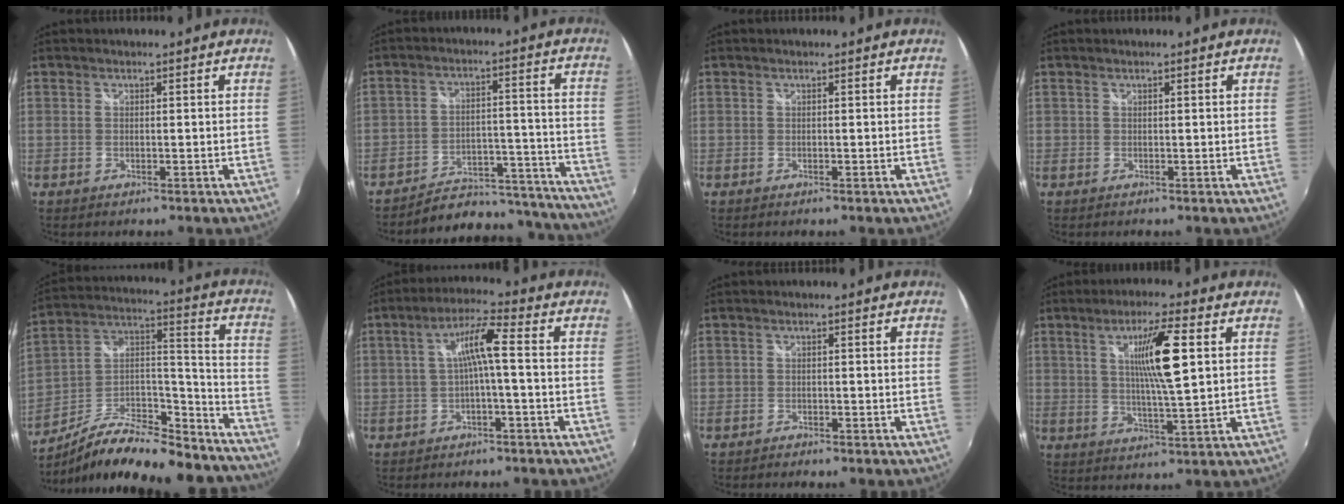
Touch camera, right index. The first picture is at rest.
{"total": 19.3, "force": [-18.6, 4.4, 3.0], "torque": [-0.039, 0.049, -0.227]}
{"total": 0.0}
{"total": 1.9, "force": [0.5, -1.7, -0.6], "torque": [0.015, -0.006, 0.010]}
{"total": 24.9, "force": [-20.0, 7.4, 12.8], "torque": [-0.193, 0.033, -0.286]}
{"total": 6.1, "force": [-0.7, 0.2, 6.0], "torque": [-0.124, 0.013, -0.009]}
{"total": 1.7, "force": [-0.8, -1.4, -0.6], "torque": [0.009, -0.008, -0.010]}
{"total": 9.5, "force": [3.1, -1.1, 8.9], "torque": [-0.146, -0.009, 0.055]}